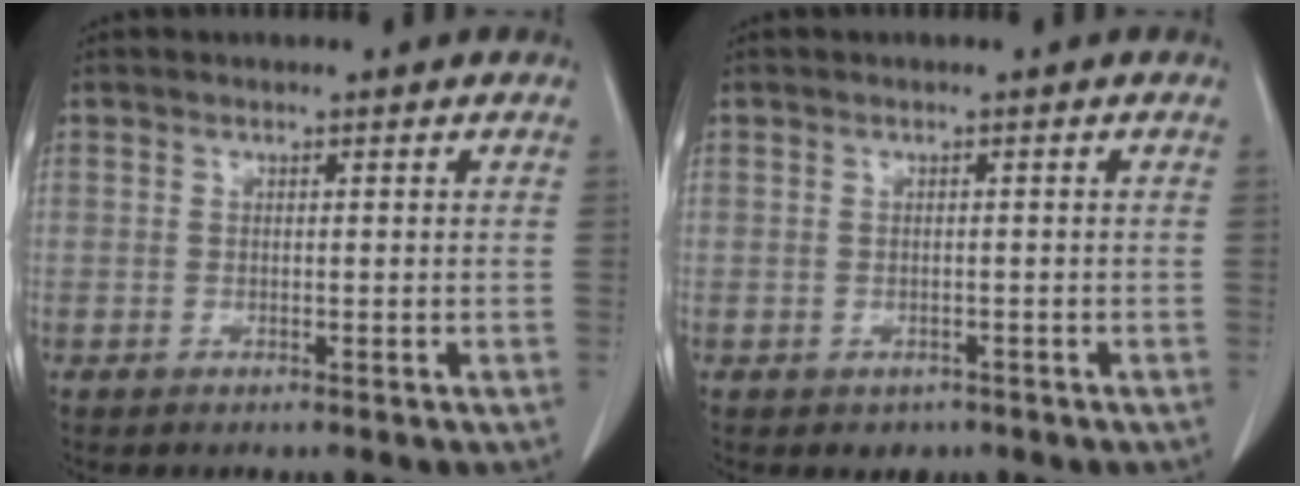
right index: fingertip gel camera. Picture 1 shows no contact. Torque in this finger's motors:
{"motor_torque": [-0.03, -0.01, -0.11, -0.02]}